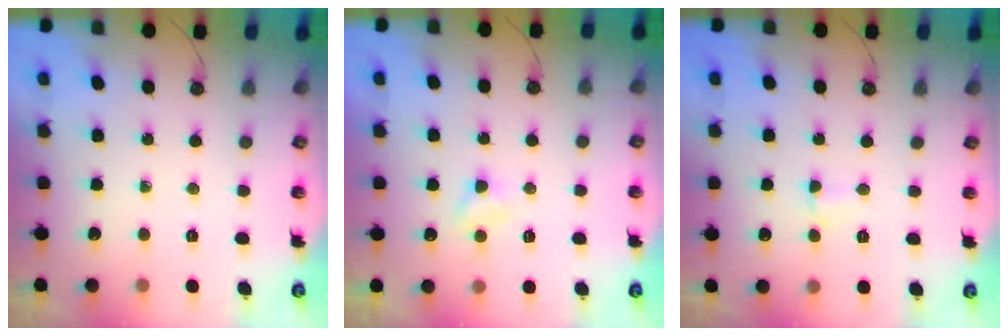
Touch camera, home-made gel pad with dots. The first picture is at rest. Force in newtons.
{"total": 3.3, "press": 3.2, "slide": 0.5}
{"total": 2.9, "press": 2.9, "slide": 0.6}